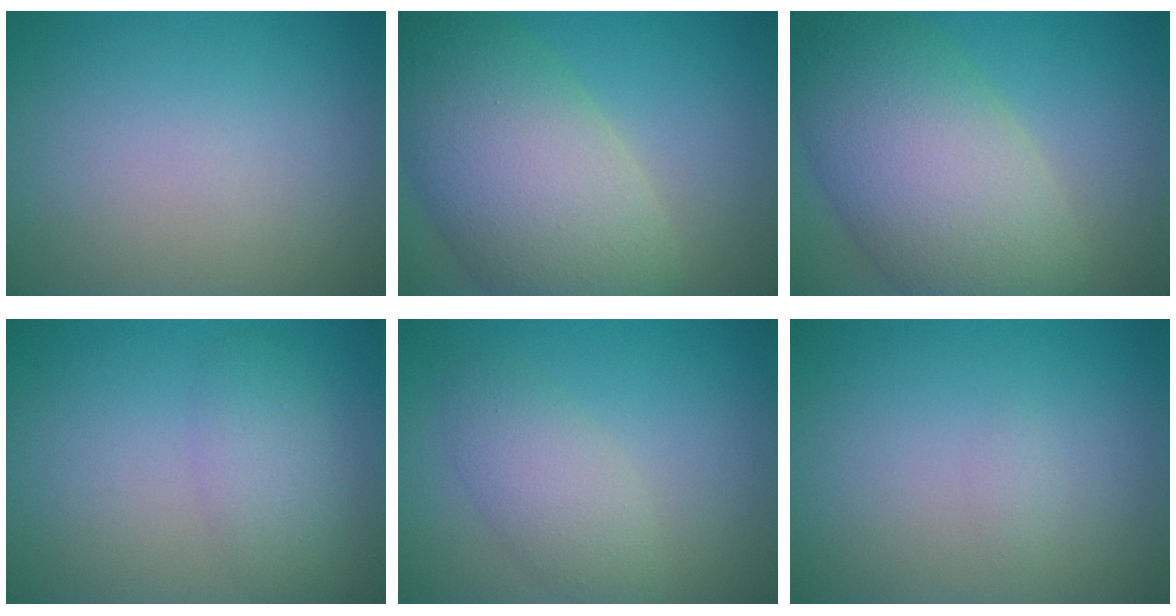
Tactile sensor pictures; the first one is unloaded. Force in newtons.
{"total": 11.8, "press": 11.8, "slide": 0.5}
{"total": 11.5, "press": 11.5, "slide": 0.4}
{"total": 2.8, "press": 2.8, "slide": 0.0}
{"total": 3.3, "press": 3.3, "slide": 0.3}
{"total": 0.6, "press": 0.6, "slide": 0.1}